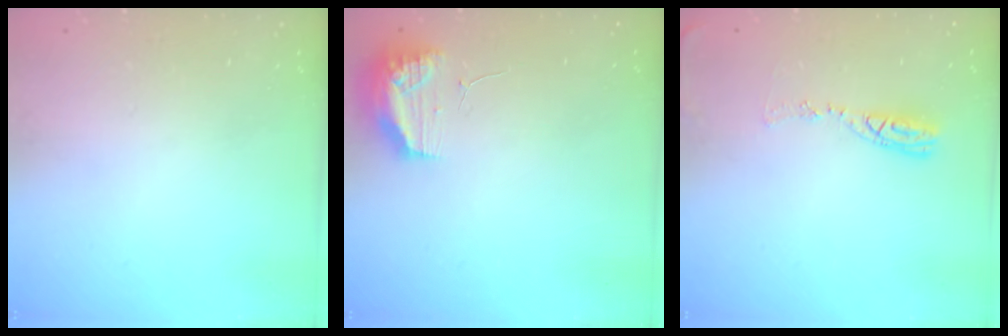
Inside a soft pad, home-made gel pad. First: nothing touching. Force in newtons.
{"total": 9.7, "press": 9.7, "slide": 0.9}
{"total": 8.9, "press": 8.9, "slide": 0.8}